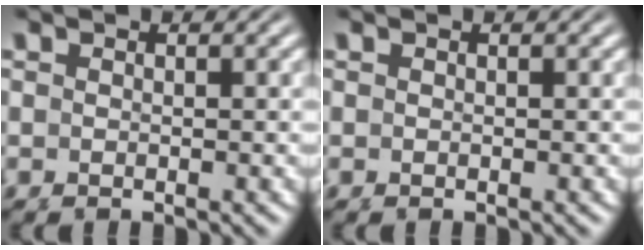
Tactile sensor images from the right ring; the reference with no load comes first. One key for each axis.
{"total": 0.0}